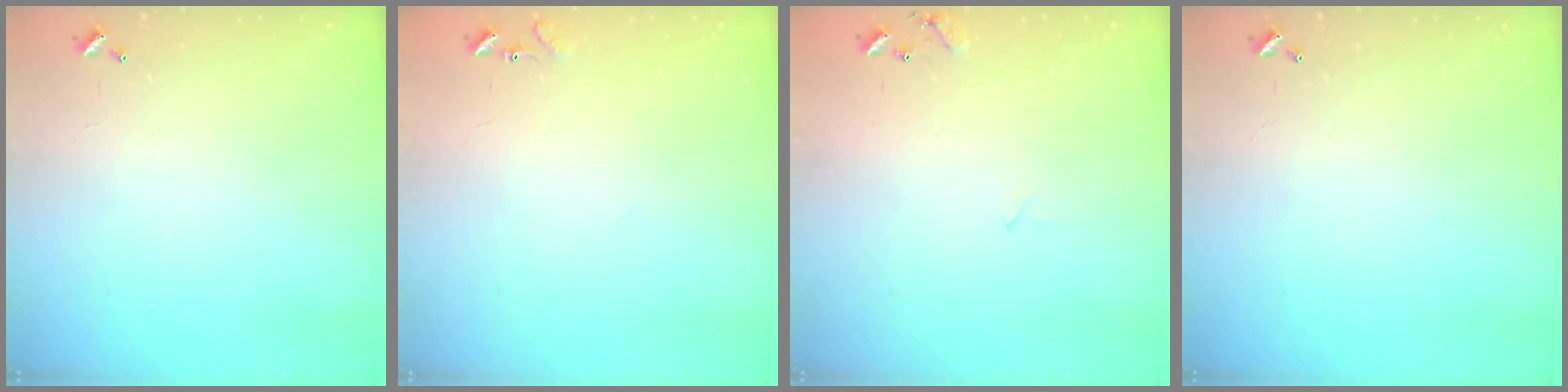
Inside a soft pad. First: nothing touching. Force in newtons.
{"total": 7.7, "press": 7.6, "slide": 0.6}
{"total": 6.1, "press": 6.1, "slide": 0.5}
{"total": 0.0}